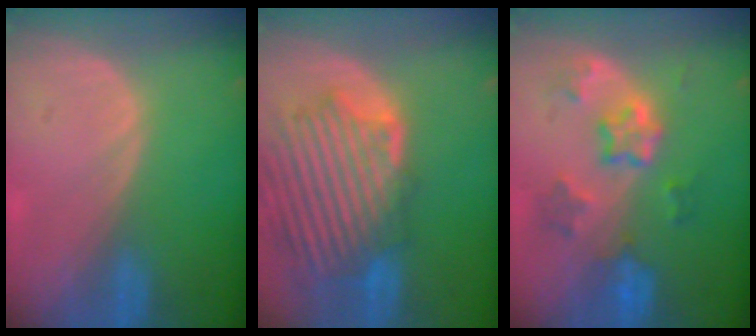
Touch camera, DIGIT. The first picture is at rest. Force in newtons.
{"total": 12.5, "press": 11.5, "slide": 5.0}
{"total": 7.1, "press": 6.4, "slide": 3.2}